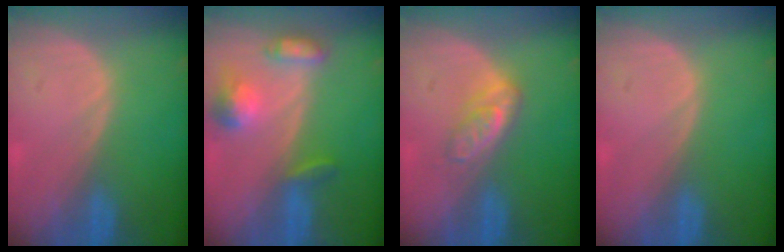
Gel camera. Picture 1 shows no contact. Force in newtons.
{"total": 5.9, "press": 5.8, "slide": 1.2}
{"total": 4.8, "press": 4.2, "slide": 2.4}
{"total": 0.0}